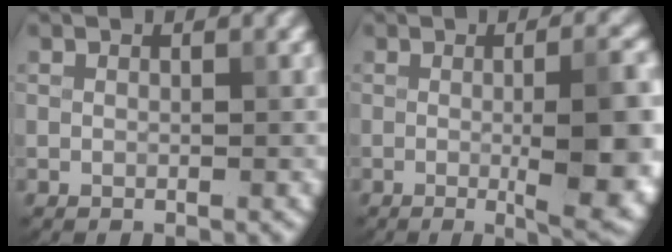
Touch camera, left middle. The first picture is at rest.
{"total": 9.1, "force": [-0.6, 2.3, 8.7], "torque": [-0.109, -0.008, -0.002]}